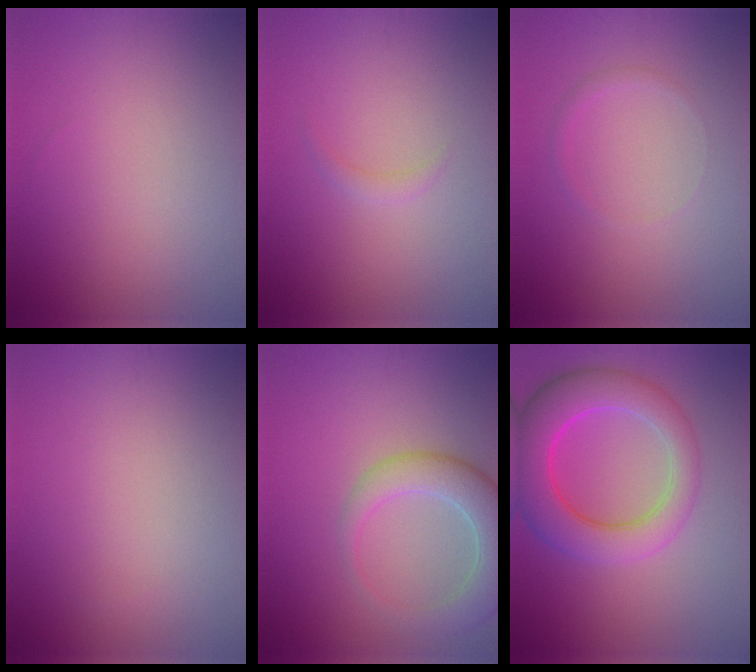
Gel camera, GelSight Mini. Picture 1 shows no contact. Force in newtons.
{"total": 0.8, "press": 0.8, "slide": 0.0}
{"total": 0.8, "press": 0.8, "slide": 0.1}
{"total": 0.0}
{"total": 5.4, "press": 5.3, "slide": 0.8}
{"total": 7.4, "press": 7.4, "slide": 0.3}